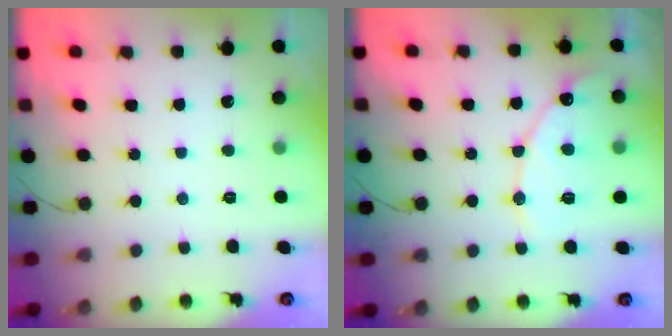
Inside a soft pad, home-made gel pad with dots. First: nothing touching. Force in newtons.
{"total": 11.8, "press": 11.8, "slide": 0.9}